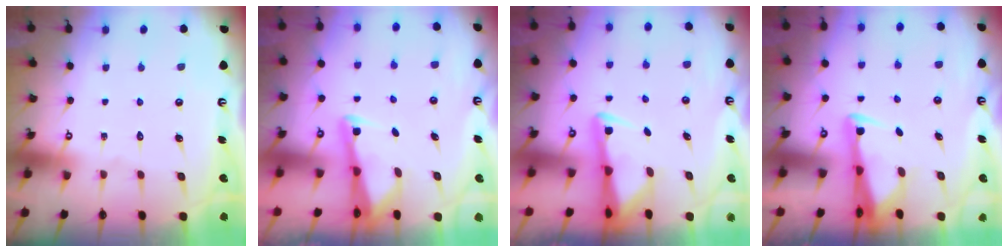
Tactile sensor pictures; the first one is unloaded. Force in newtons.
{"total": 2.7, "press": 2.7, "slide": 0.3}
{"total": 2.8, "press": 2.8, "slide": 0.5}
{"total": 2.9, "press": 2.9, "slide": 0.6}